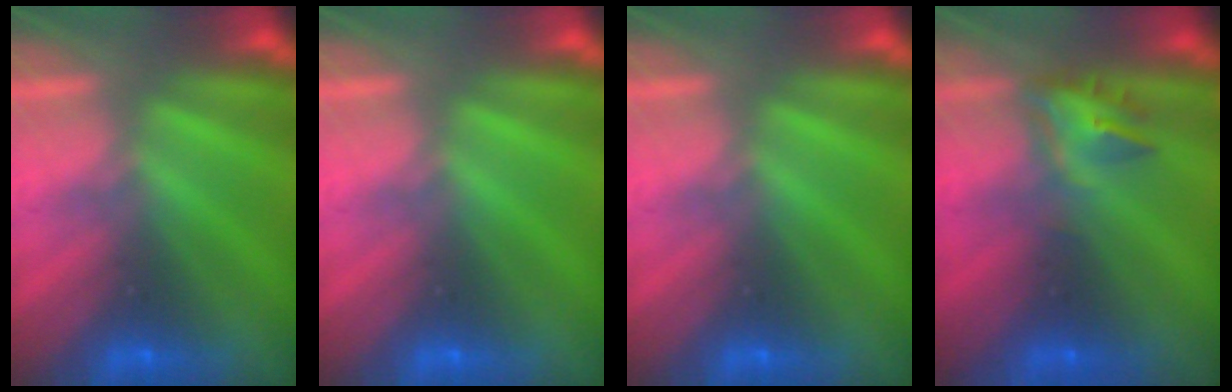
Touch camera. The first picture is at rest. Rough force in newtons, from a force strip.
{"total": 0.0}
{"total": 0.0}
{"total": 3.4}